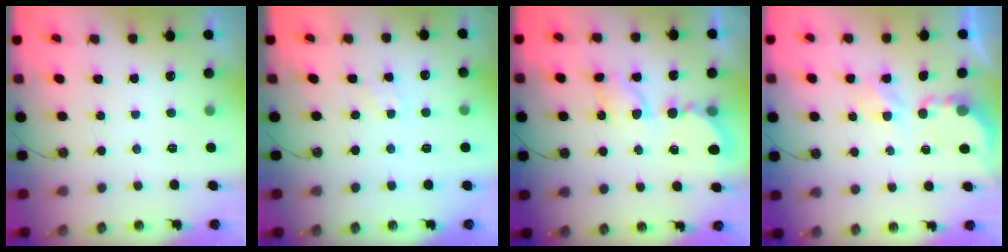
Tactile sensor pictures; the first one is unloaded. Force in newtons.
{"total": 3.0, "press": 2.9, "slide": 0.4}
{"total": 7.0, "press": 7.0, "slide": 0.6}
{"total": 4.0, "press": 4.0, "slide": 0.3}